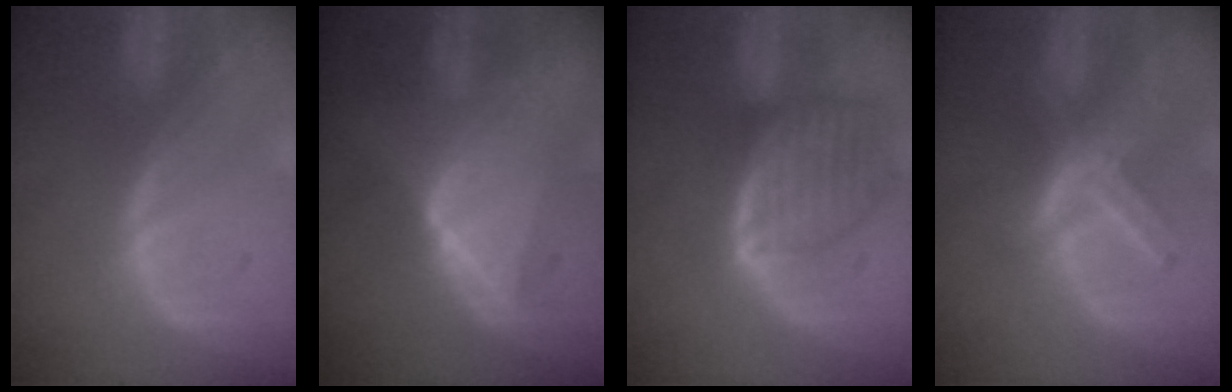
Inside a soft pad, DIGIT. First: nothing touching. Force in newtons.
{"total": 7.7, "press": 7.7, "slide": 0.3}
{"total": 8.0, "press": 7.2, "slide": 3.6}
{"total": 7.6, "press": 6.5, "slide": 3.8}